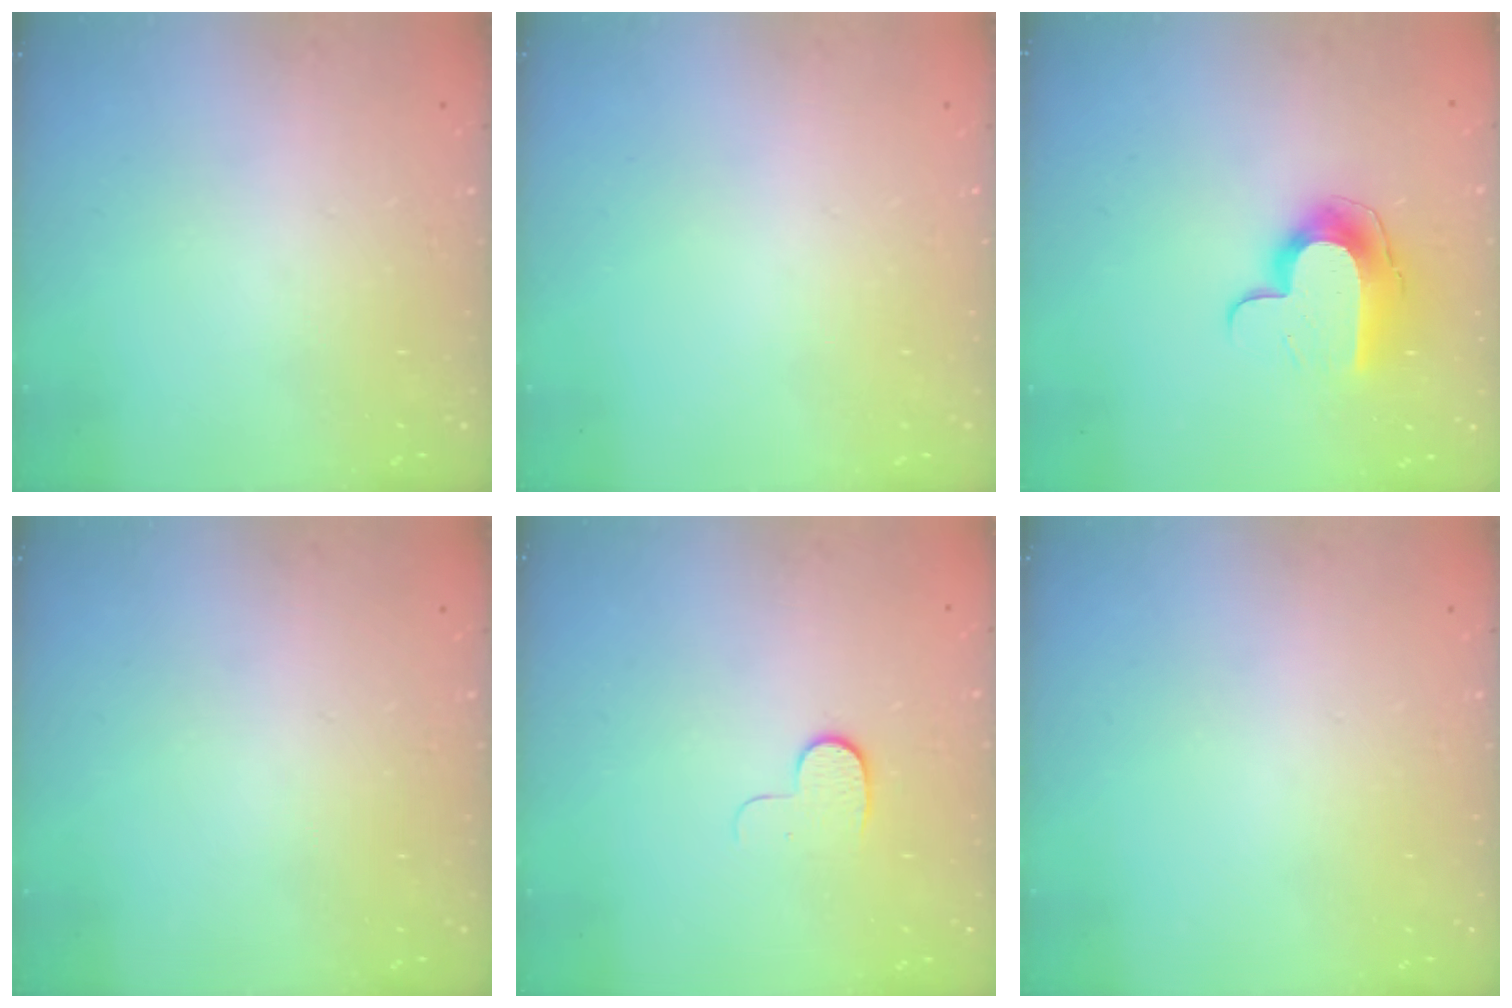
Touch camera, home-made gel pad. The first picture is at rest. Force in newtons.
{"total": 0.0}
{"total": 10.0, "press": 9.9, "slide": 1.1}
{"total": 0.0}
{"total": 5.5, "press": 5.4, "slide": 0.8}
{"total": 0.0}